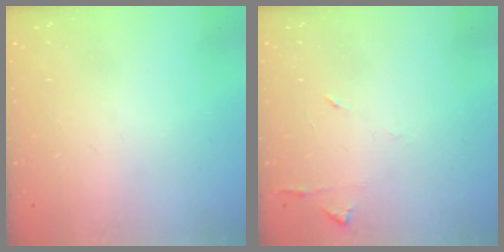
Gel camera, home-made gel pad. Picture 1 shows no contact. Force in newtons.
{"total": 5.8, "press": 5.8, "slide": 0.7}